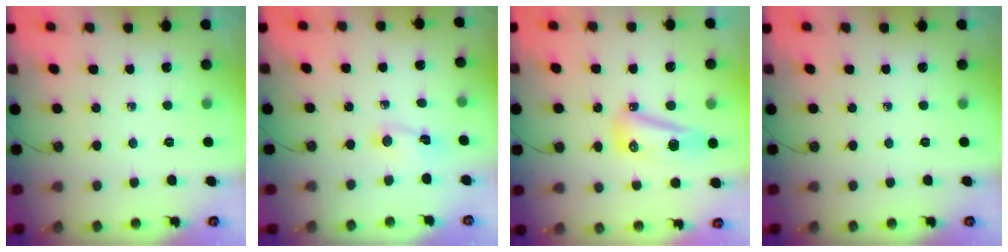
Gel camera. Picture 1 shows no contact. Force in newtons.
{"total": 1.4, "press": 1.4, "slide": 0.3}
{"total": 8.8, "press": 8.6, "slide": 1.8}
{"total": 0.0}